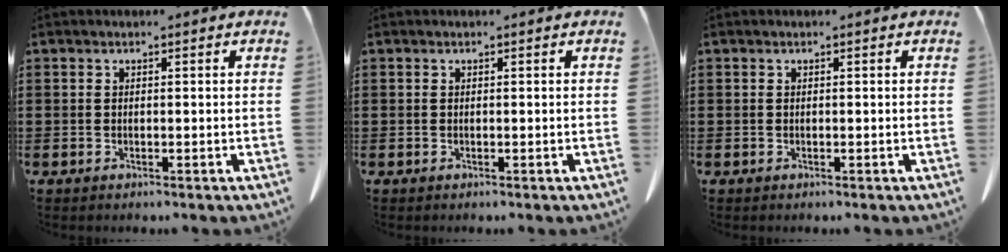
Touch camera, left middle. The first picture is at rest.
{"total": 0.0}
{"total": 0.0}